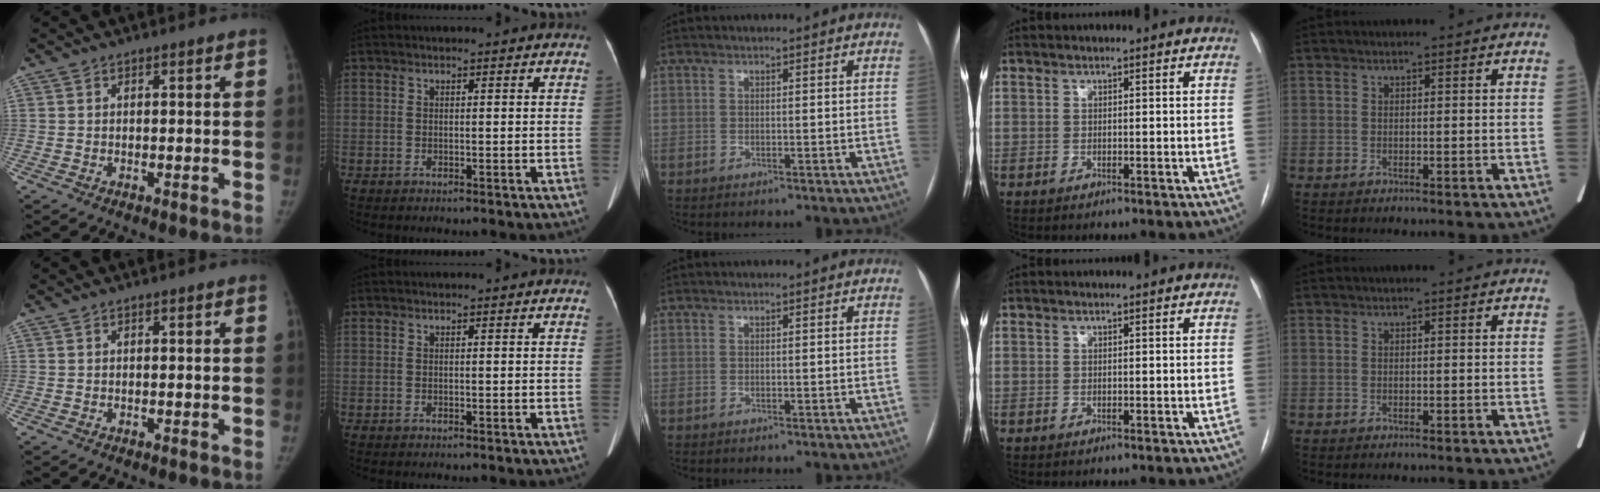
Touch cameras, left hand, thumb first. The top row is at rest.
{}